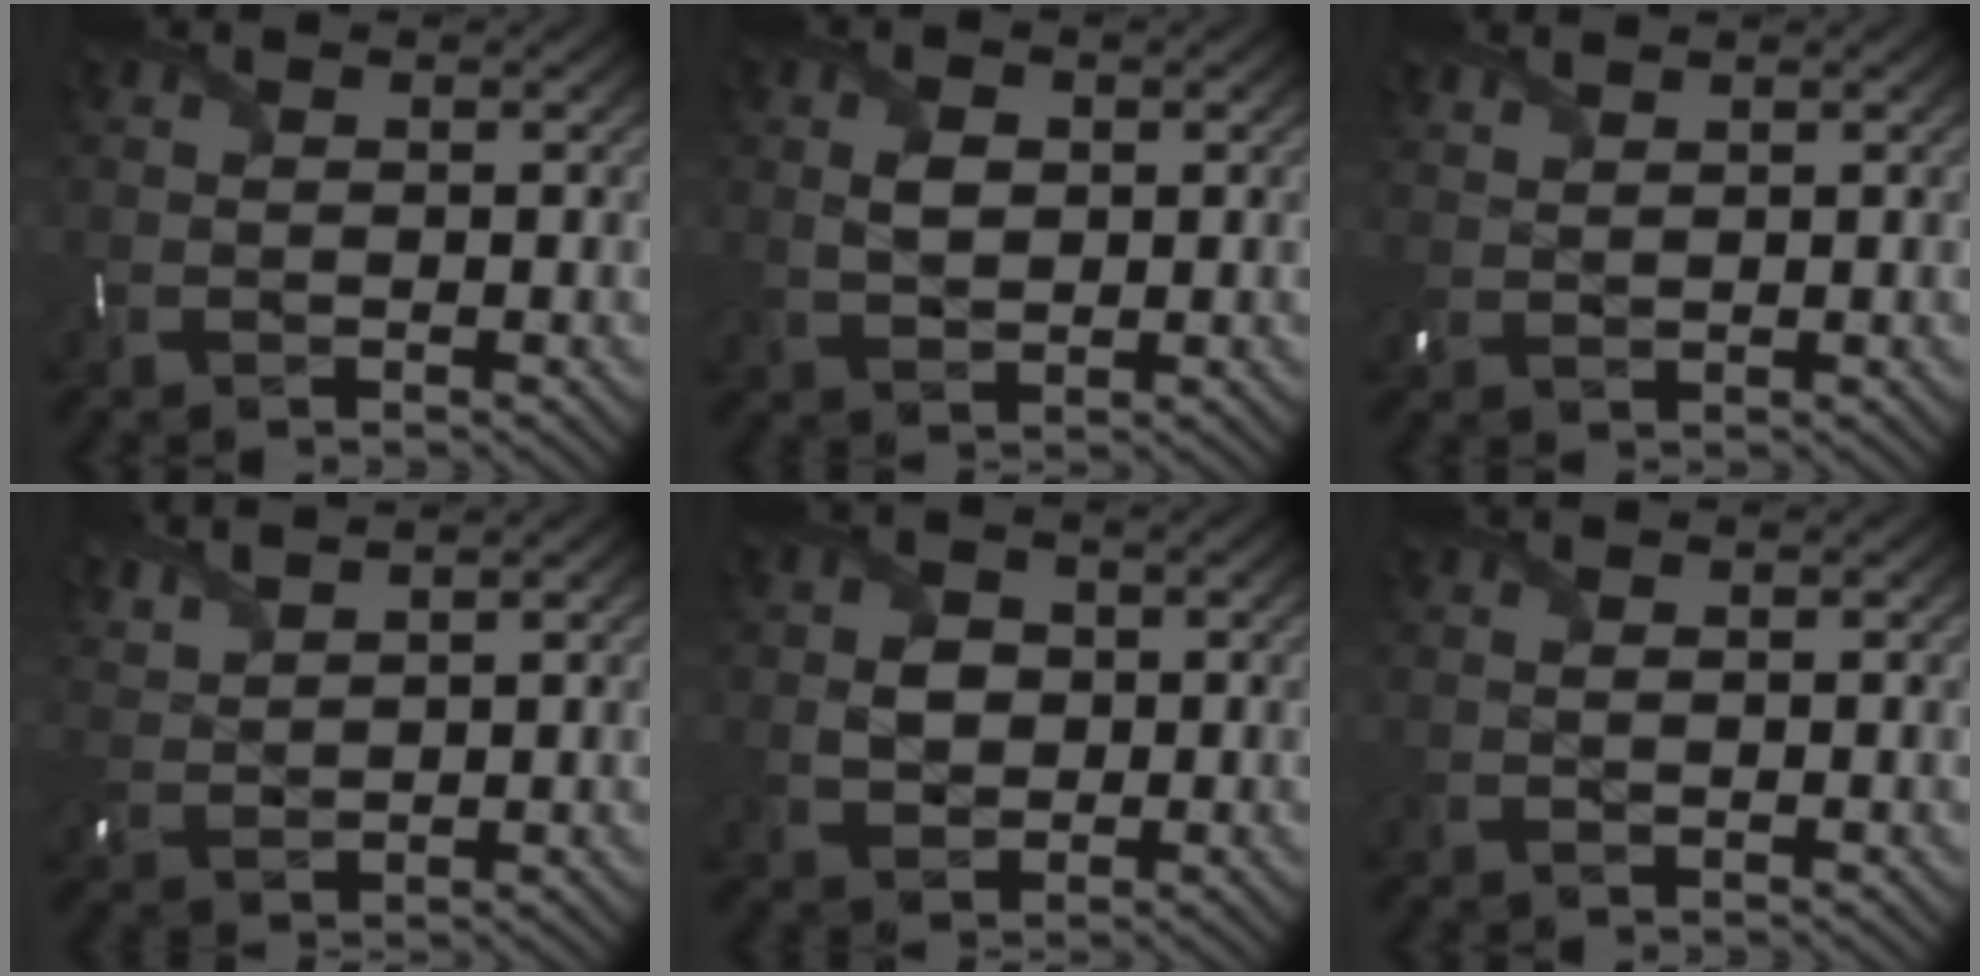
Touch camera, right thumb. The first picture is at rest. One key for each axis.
{"total": 3.0, "fx": 0.7, "fy": 2.0, "fz": 2.2, "tx": -0.050, "ty": -0.002, "tz": 0.014}
{"total": 1.8, "fx": 1.8, "fy": 0.2, "fz": 0.3, "tx": -0.012, "ty": 0.007, "tz": 0.042}
{"total": 3.9, "fx": 3.7, "fy": 0.6, "fz": 1.0, "tx": -0.043, "ty": 0.011, "tz": 0.078}
{"total": 3.8, "fx": -0.1, "fy": 3.2, "fz": 2.1, "tx": -0.047, "ty": -0.004, "tz": -0.004}
{"total": 0.0}